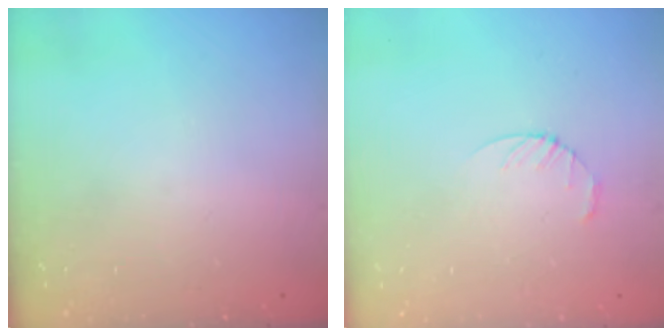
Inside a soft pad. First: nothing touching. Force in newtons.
{"total": 3.2, "press": 3.1, "slide": 0.4}